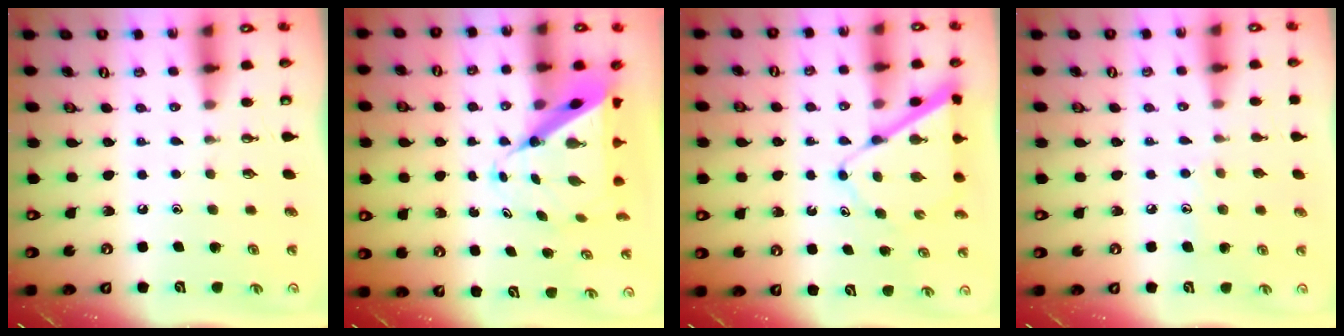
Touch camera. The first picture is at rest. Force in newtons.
{"total": 9.7, "press": 9.6, "slide": 0.9}
{"total": 7.8, "press": 7.8, "slide": 0.8}
{"total": 7.0, "press": 6.9, "slide": 0.6}